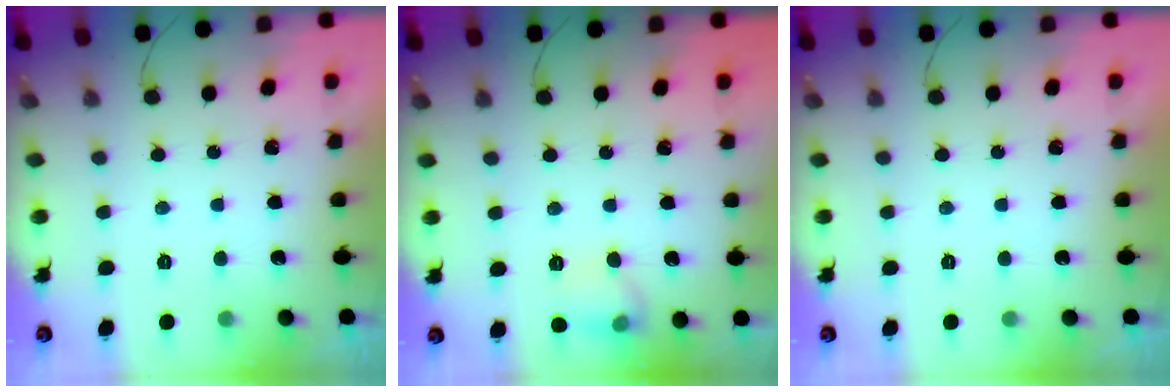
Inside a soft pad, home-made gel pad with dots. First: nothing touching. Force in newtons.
{"total": 7.8, "press": 7.7, "slide": 1.2}
{"total": 0.0}